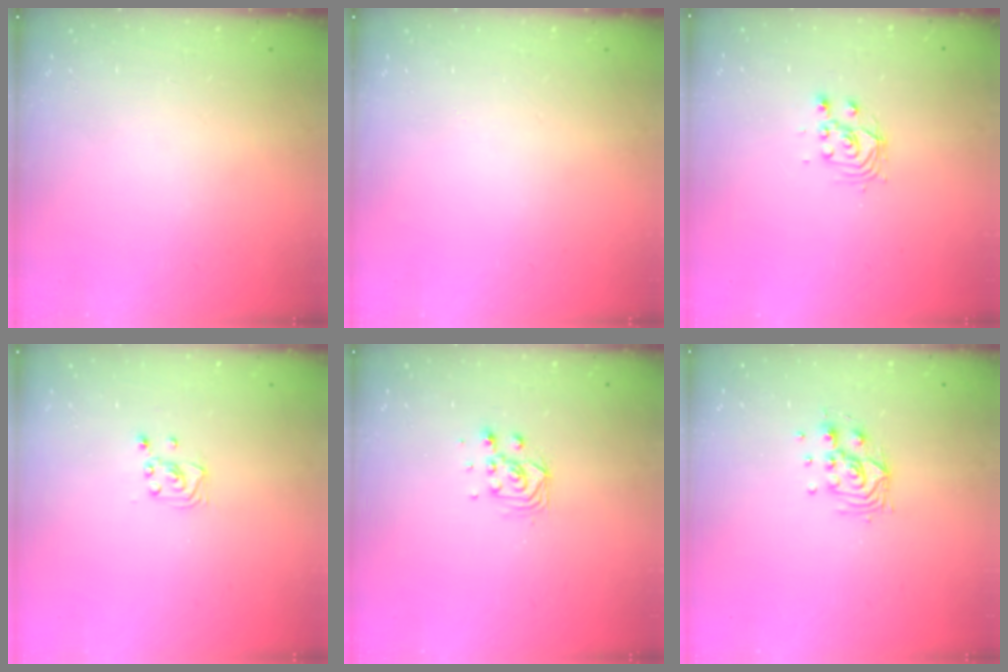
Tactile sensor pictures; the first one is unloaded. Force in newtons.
{"total": 0.0}
{"total": 3.6, "press": 3.6, "slide": 0.3}
{"total": 2.2, "press": 2.2, "slide": 0.2}
{"total": 7.3, "press": 7.3, "slide": 0.4}
{"total": 8.3, "press": 8.3, "slide": 0.7}